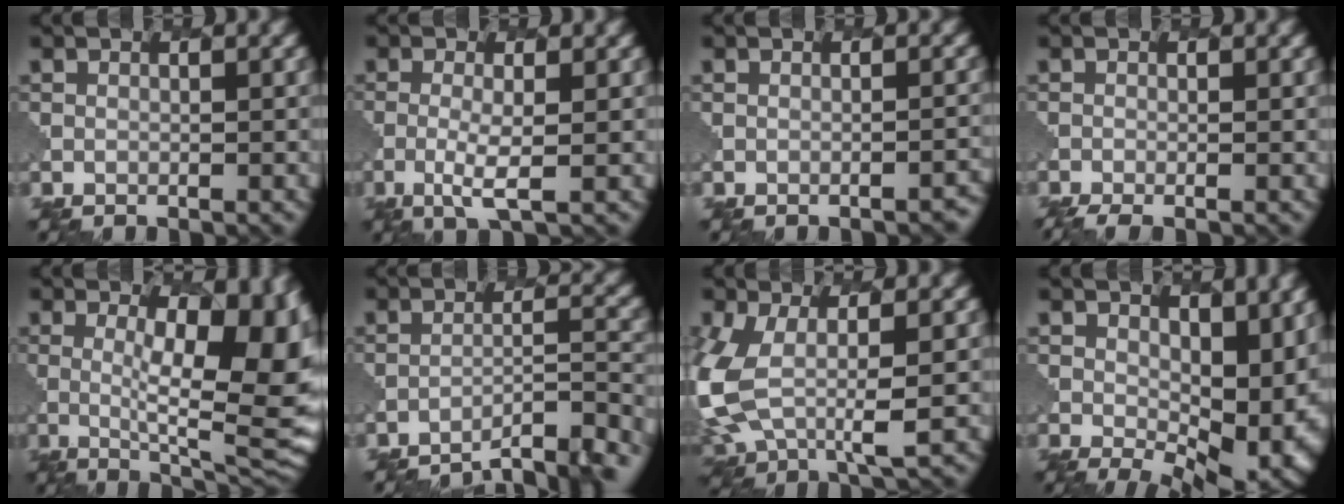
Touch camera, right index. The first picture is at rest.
{"total": 2.5, "force": [-0.4, 0.4, 2.4], "torque": [-0.053, -0.007, -0.014]}
{"total": 1.9, "force": [-1.6, 0.5, 0.9], "torque": [0.001, 0.006, -0.019]}
{"total": 2.9, "force": [-2.0, 0.8, 2.0], "torque": [-0.023, -0.003, -0.031]}
{"total": 13.1, "force": [1.5, 4.9, 12.1], "torque": [-0.121, 0.007, 0.018]}
{"total": 6.0, "force": [-5.4, 1.0, 2.6], "torque": [-0.033, 0.008, -0.082]}
{"total": 7.7, "force": [0.0, 4.4, 6.3], "torque": [-0.164, -0.012, -0.003]}
{"total": 10.4, "force": [1.1, 6.2, 8.3], "torque": [-0.105, -0.027, 0.032]}